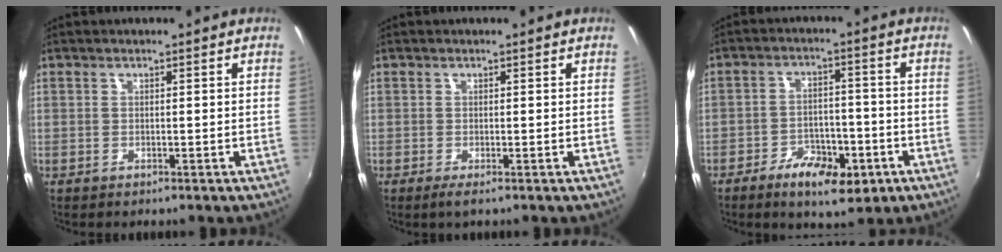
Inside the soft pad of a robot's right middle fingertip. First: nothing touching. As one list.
[{"total": 1.3, "force": [-0.6, -0.1, 1.1], "torque": [-0.023, -0.007, -0.012]}, {"total": 9.8, "force": [-5.6, 4.3, 6.8], "torque": [-0.138, 0.000, -0.081]}]